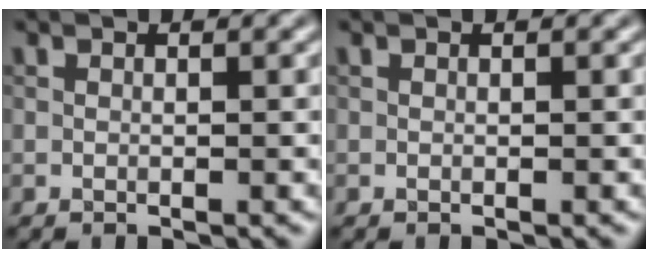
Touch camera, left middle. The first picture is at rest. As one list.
[{"total": 0.0}]